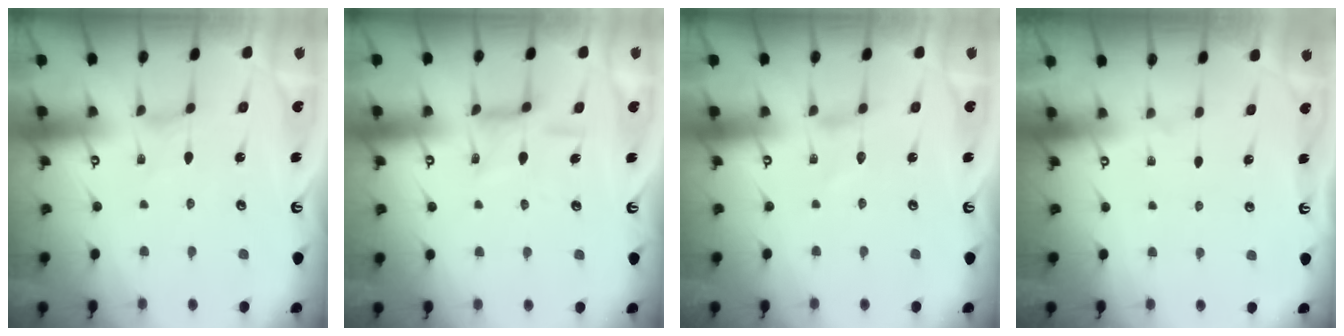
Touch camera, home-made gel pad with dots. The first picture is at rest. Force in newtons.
{"total": 9.3, "press": 9.3, "slide": 0.8}
{"total": 0.0}
{"total": 0.0}